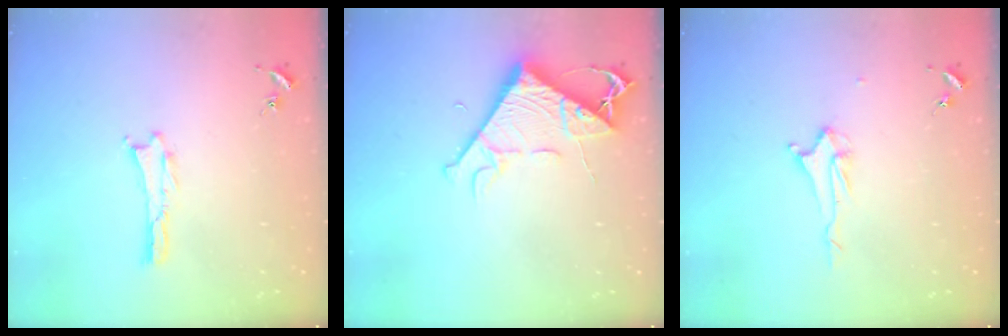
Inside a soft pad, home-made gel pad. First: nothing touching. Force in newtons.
{"total": 8.0, "press": 7.9, "slide": 0.8}
{"total": 2.2, "press": 2.2, "slide": 0.3}